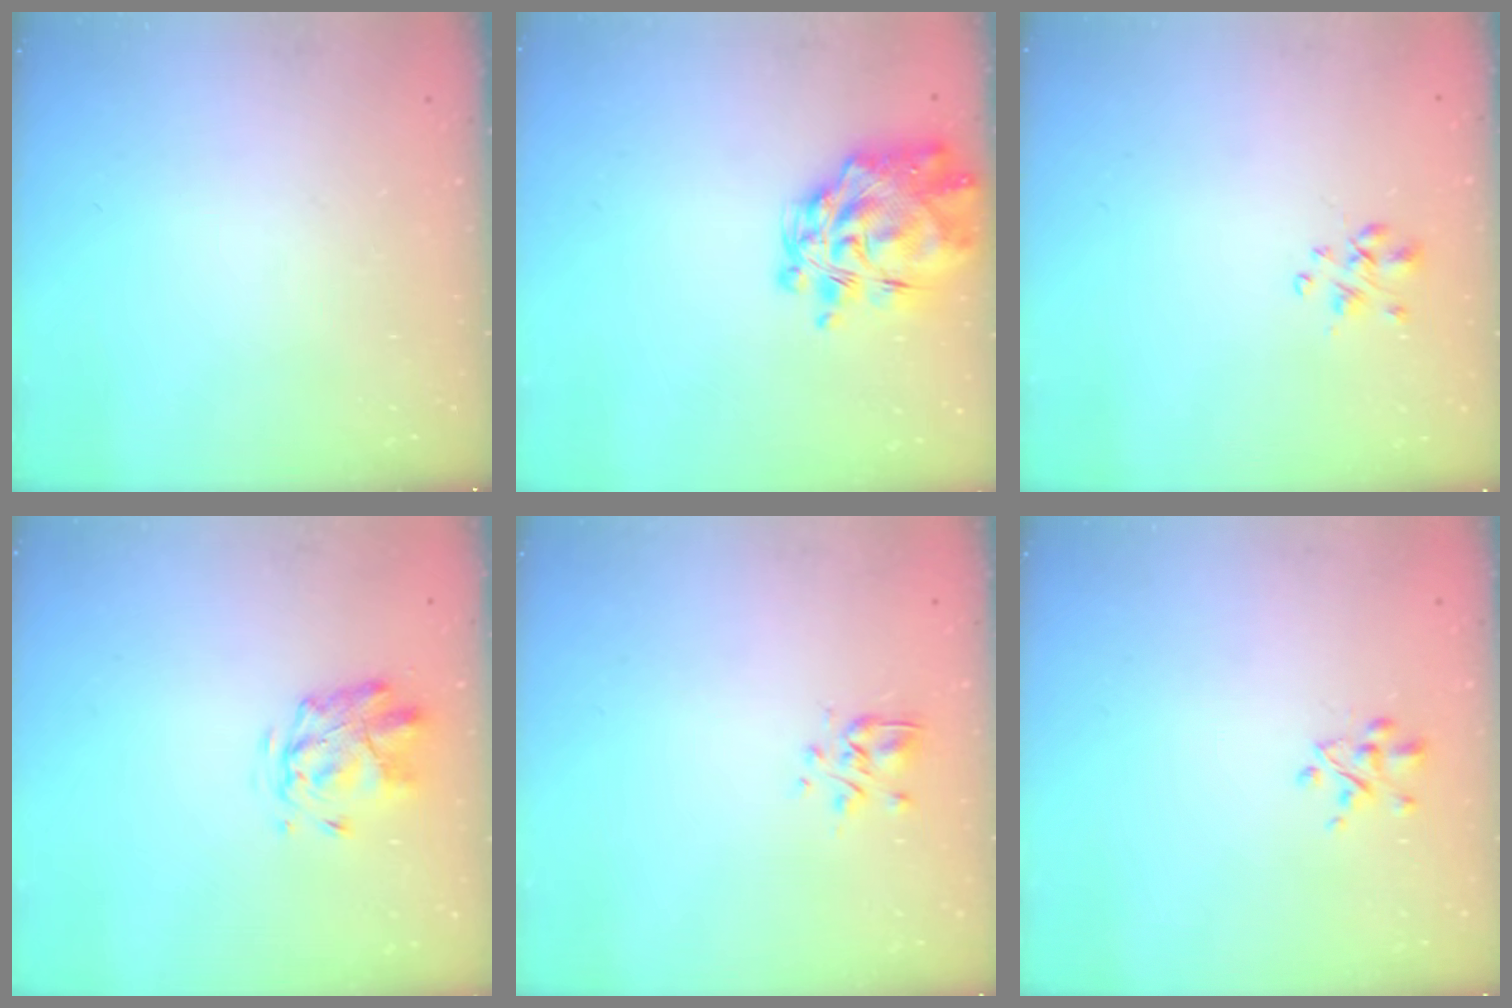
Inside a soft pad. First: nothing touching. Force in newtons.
{"total": 12.0, "press": 11.2, "slide": 4.3}
{"total": 2.5, "press": 2.4, "slide": 0.5}
{"total": 2.8, "press": 2.4, "slide": 1.4}
{"total": 3.0, "press": 2.9, "slide": 0.8}
{"total": 2.7, "press": 2.6, "slide": 0.7}